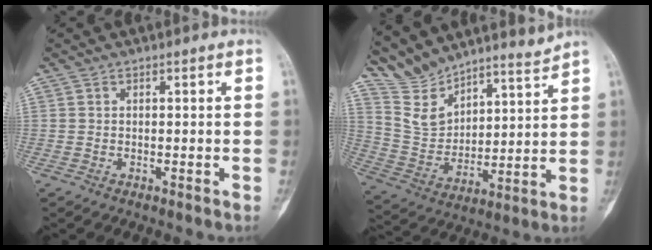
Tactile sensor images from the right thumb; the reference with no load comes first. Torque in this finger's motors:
{"motor_torque": [-0.58, 0.58, -0.08, 1.01, -0.02]}